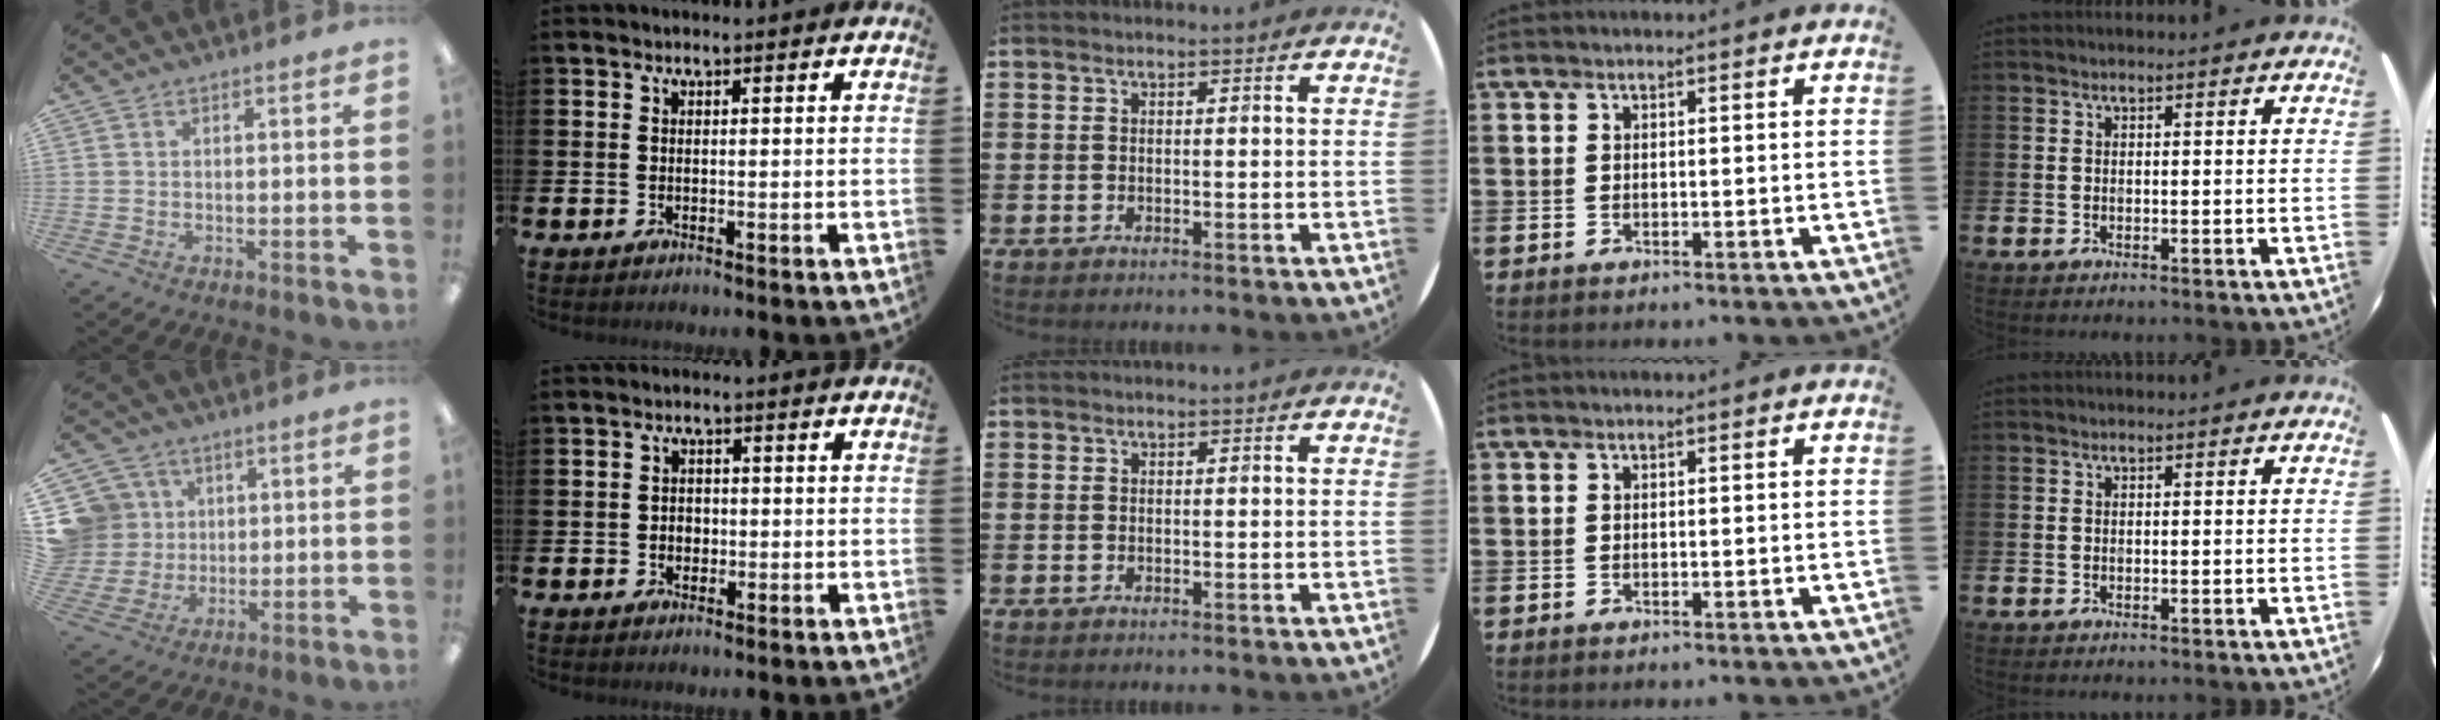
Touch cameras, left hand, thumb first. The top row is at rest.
{"thumb": {"total": 9.8, "force": [3.2, 9.2, 0.9], "torque": [-0.056, -0.011, 0.071]}, "index": {"total": 1.8, "force": [-0.3, 1.6, 0.8], "torque": [-0.009, 0.004, -0.012]}}